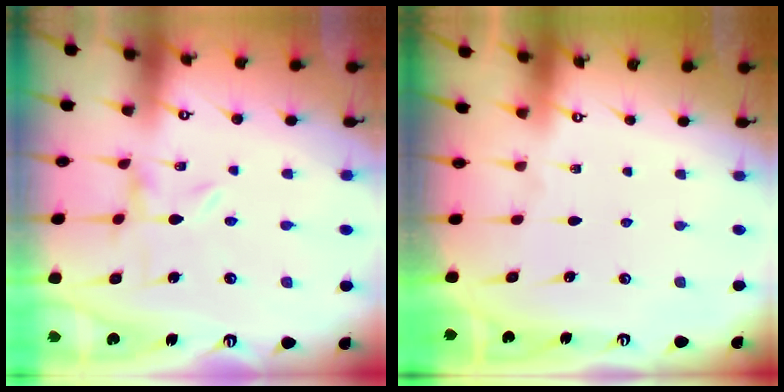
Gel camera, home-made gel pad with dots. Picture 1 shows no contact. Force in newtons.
{"total": 0.0}